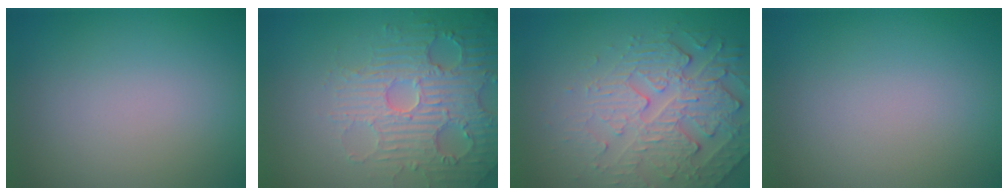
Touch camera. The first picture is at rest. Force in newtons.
{"total": 4.5, "press": 4.5, "slide": 0.9}
{"total": 4.4, "press": 4.0, "slide": 1.6}
{"total": 0.0}